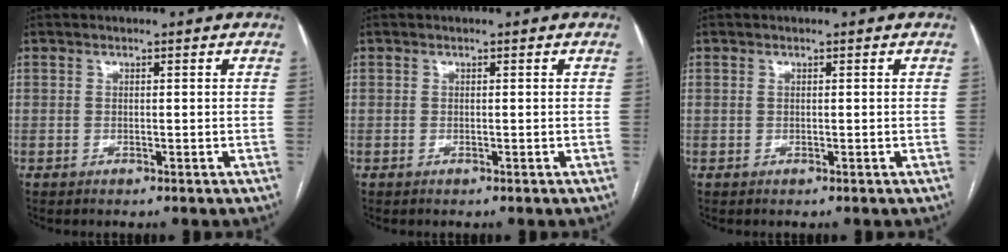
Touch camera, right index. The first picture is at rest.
{"total": 0.0}
{"total": 0.0}